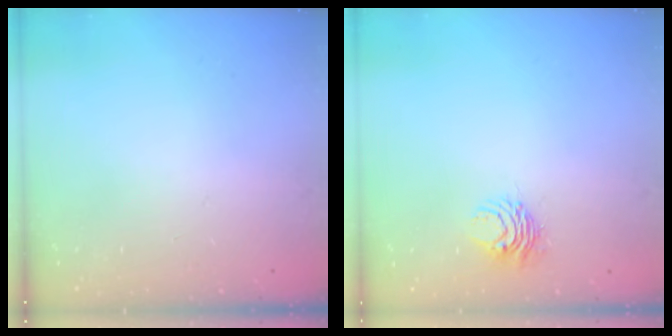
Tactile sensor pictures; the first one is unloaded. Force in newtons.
{"total": 5.0, "press": 4.9, "slide": 0.5}